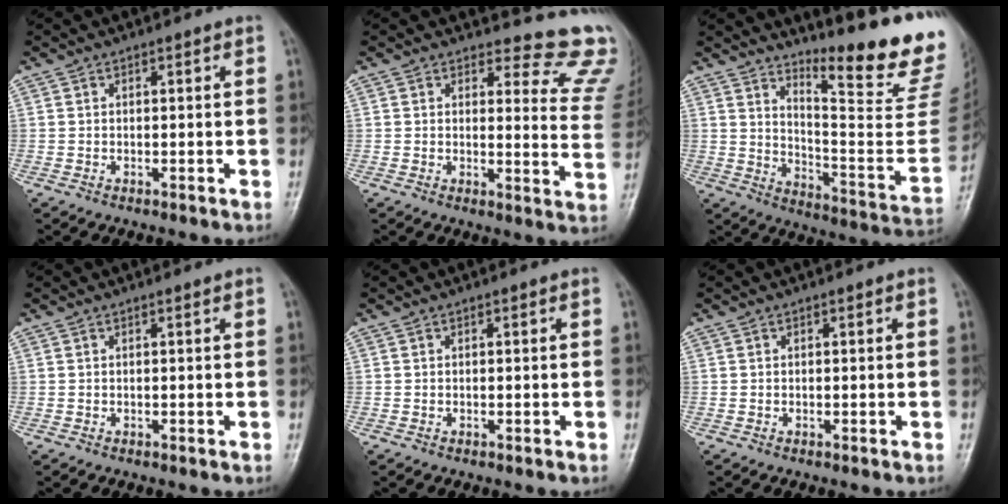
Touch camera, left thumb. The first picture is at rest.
{"total": 12.7, "force": [11.7, 4.1, 2.6], "torque": [0.016, -0.122, 0.098]}
{"total": 21.1, "force": [16.3, 1.9, 13.2], "torque": [-0.169, -0.158, 0.233]}
{"total": 0.0}
{"total": 0.0}
{"total": 0.0}